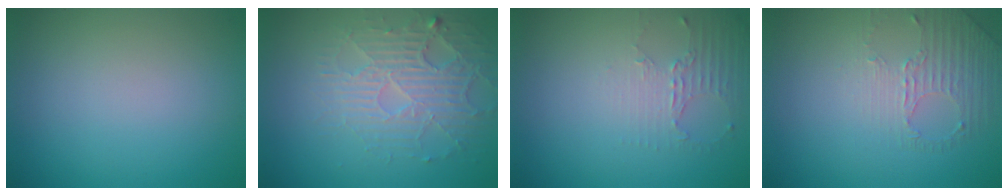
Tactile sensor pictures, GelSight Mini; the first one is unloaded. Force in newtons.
{"total": 4.0, "press": 3.6, "slide": 1.7}
{"total": 2.0, "press": 1.5, "slide": 1.4}
{"total": 1.6, "press": 1.0, "slide": 1.2}